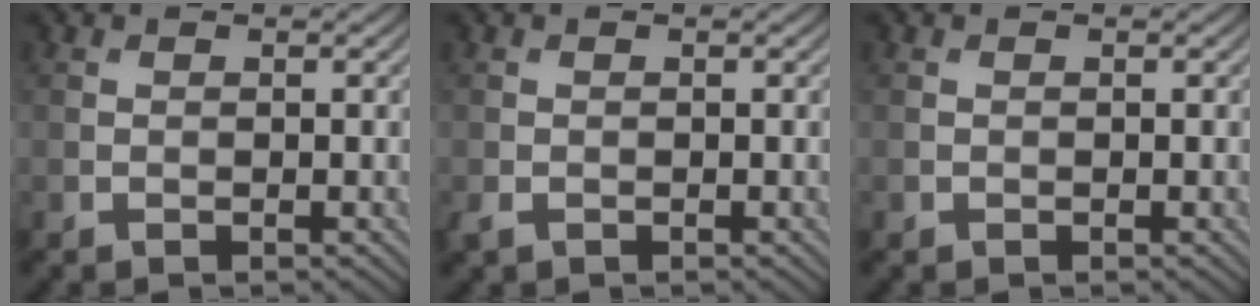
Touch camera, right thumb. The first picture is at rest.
{"total": 1.2, "force": [-0.7, 0.8, 0.6], "torque": [-0.016, -0.005, -0.015]}
{"total": 0.0}